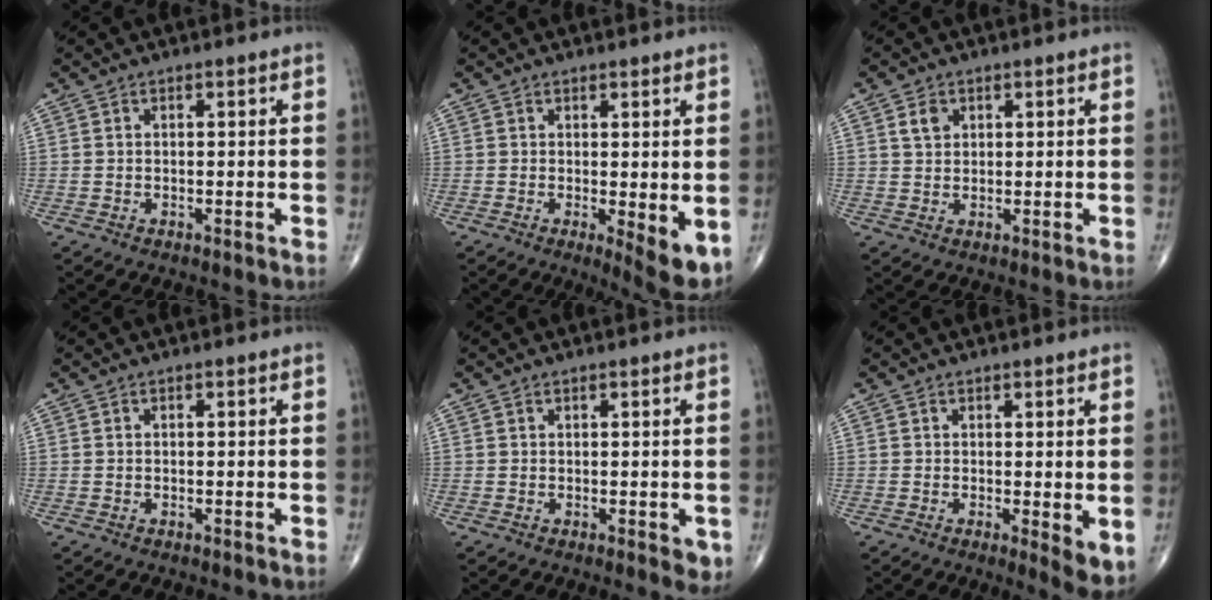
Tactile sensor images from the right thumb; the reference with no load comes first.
{"total": 5.8, "force": [-0.3, 1.8, 5.6], "torque": [-0.072, -0.016, -0.002]}
{"total": 2.8, "force": [1.2, 2.1, 1.4], "torque": [-0.016, -0.003, 0.023]}
{"total": 0.0}
{"total": 2.8, "force": [-0.1, 1.2, 2.5], "torque": [-0.022, -0.005, 0.002]}
{"total": 4.2, "force": [0.1, 1.3, 4.0], "torque": [-0.054, -0.013, 0.003]}